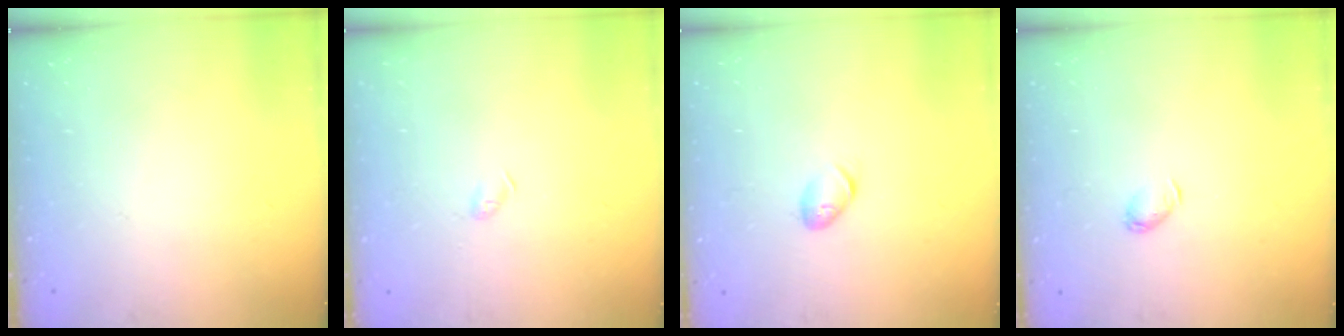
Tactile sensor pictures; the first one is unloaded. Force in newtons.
{"total": 2.6, "press": 2.5, "slide": 0.4}
{"total": 7.0, "press": 6.9, "slide": 1.1}
{"total": 2.7, "press": 2.7, "slide": 0.5}